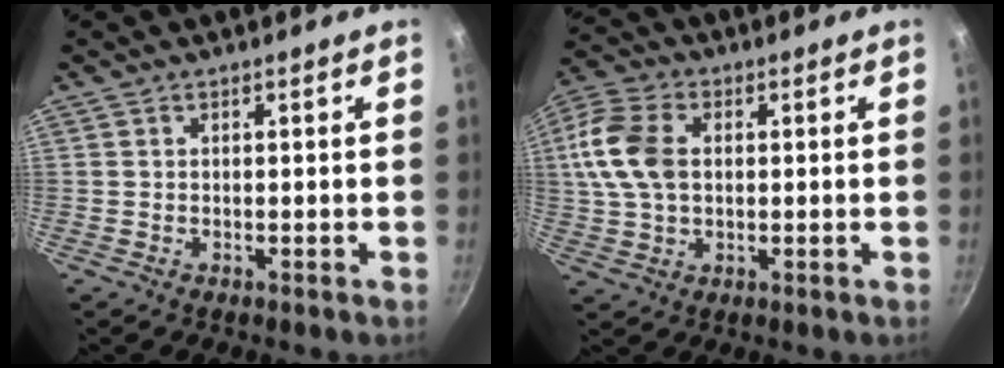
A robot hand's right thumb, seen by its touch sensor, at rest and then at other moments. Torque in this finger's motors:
{"motor_torque": [0.15, 0.26, 1.21, 0.37, 0.14]}